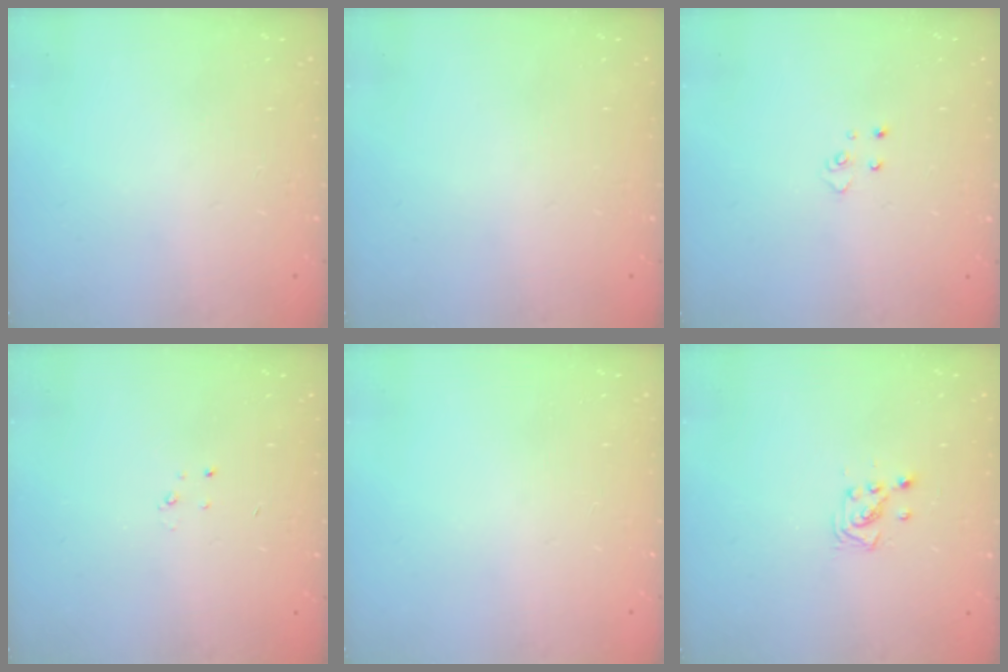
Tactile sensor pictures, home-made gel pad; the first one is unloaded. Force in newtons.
{"total": 0.0}
{"total": 4.0, "press": 4.0, "slide": 0.4}
{"total": 2.3, "press": 2.3, "slide": 0.3}
{"total": 0.0}
{"total": 2.9, "press": 2.9, "slide": 0.3}